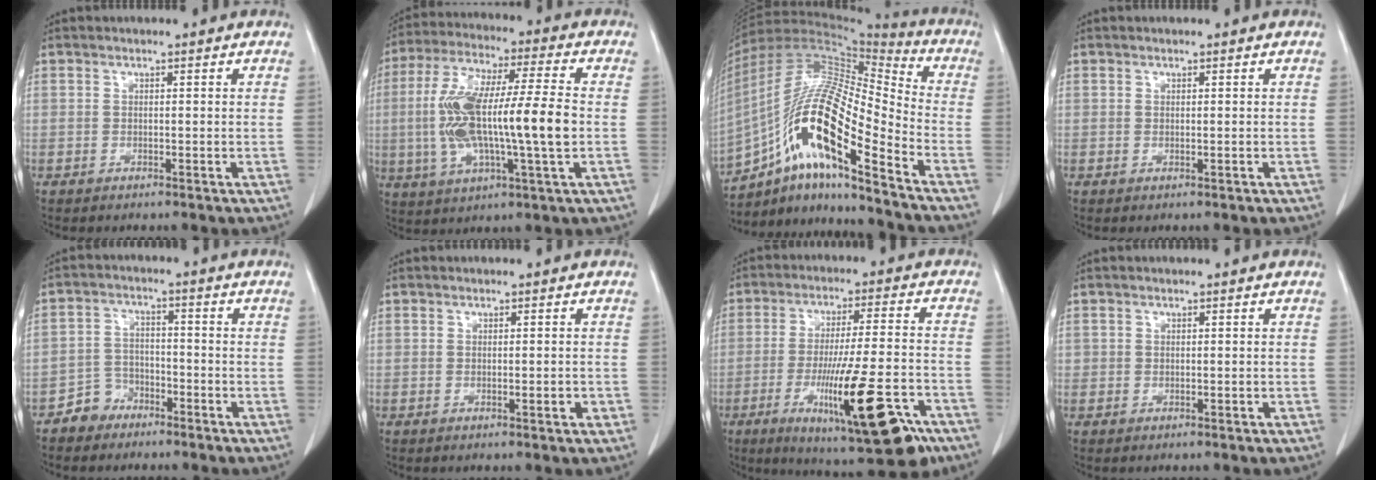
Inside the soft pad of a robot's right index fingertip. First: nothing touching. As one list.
[{"total": 17.2, "force": [-1.2, 2.1, 17.0], "torque": [-0.338, 0.011, -0.023]}, {"total": 19.3, "force": [-10.4, 3.0, 16.0], "torque": [-0.320, 0.011, -0.186]}, {"total": 0.0}, {"total": 4.6, "force": [-3.2, 3.3, 0.2], "torque": [0.006, 0.014, -0.059]}, {"total": 1.7, "force": [-0.3, 0.4, 1.6], "torque": [-0.028, -0.004, -0.002]}, {"total": 19.2, "force": [-9.0, 2.7, 16.8], "torque": [-0.242, -0.022, -0.132]}, {"total": 0.6, "force": [0.0, 0.5, 0.3], "torque": [-0.006, 0.000, 0.001]}]